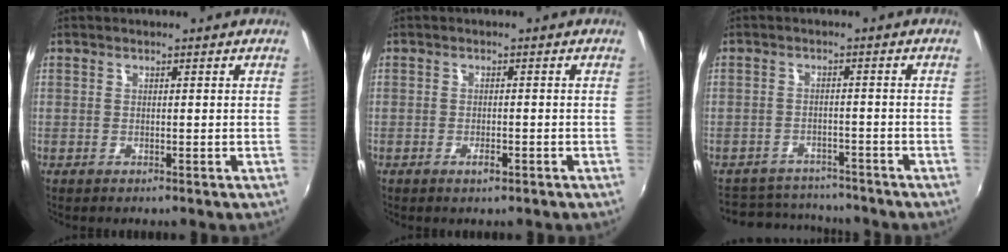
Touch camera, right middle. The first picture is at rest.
{"total": 1.7, "force": [-1.0, 0.7, 1.1], "torque": [-0.020, -0.002, -0.019]}
{"total": 10.5, "force": [-9.7, 3.5, 2.2], "torque": [-0.062, 0.013, -0.142]}